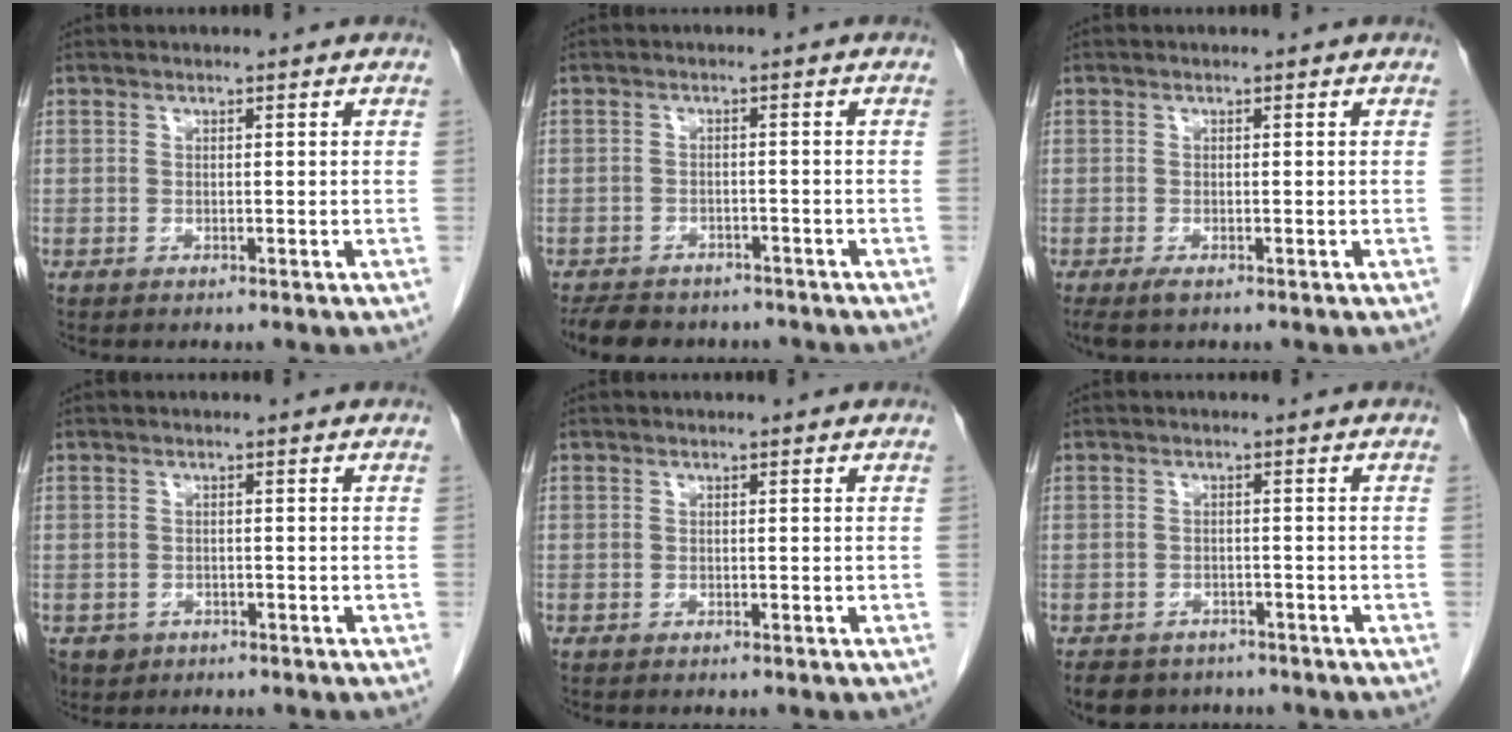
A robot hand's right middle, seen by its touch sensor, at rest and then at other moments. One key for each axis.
{"total": 9.1, "fx": -7.7, "fy": 3.8, "fz": 3.0, "tx": -0.054, "ty": -0.004, "tz": -0.104}
{"total": 1.6, "fx": -1.0, "fy": 0.4, "fz": 1.1, "tx": -0.025, "ty": -0.006, "tz": -0.017}
{"total": 3.8, "fx": -2.1, "fy": 3.1, "fz": 0.7, "tx": -0.016, "ty": 0.002, "tz": -0.032}
{"total": 0.0}
{"total": 6.3, "fx": -5.2, "fy": 3.4, "fz": 1.2, "tx": -0.018, "ty": 0.000, "tz": -0.072}